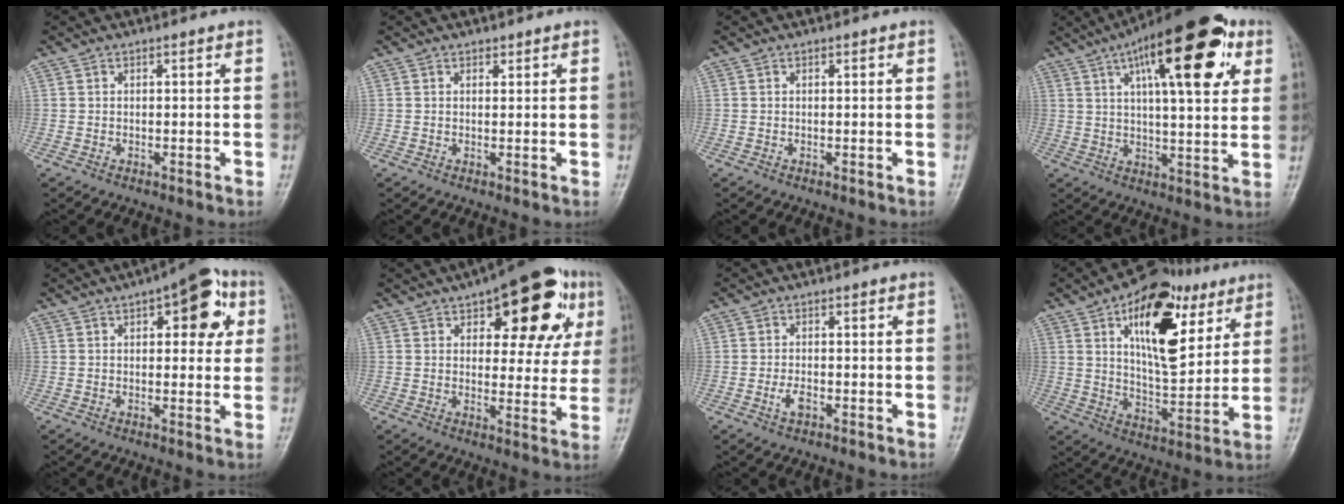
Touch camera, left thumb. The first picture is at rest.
{"total": 0.7, "force": [0.6, 0.4, 0.1], "torque": [0.003, -0.004, 0.008]}
{"total": 0.0}
{"total": 22.0, "force": [9.4, 7.5, 18.5], "torque": [-0.251, -0.005, 0.136]}
{"total": 11.7, "force": [4.4, 5.4, 9.4], "torque": [-0.078, 0.003, 0.047]}
{"total": 19.7, "force": [8.9, 9.0, 15.1], "torque": [-0.155, -0.004, 0.117]}
{"total": 2.5, "force": [-1.0, 1.3, 1.8], "torque": [-0.037, 0.004, -0.018]}
{"total": 20.7, "force": [9.0, 10.2, 15.6], "torque": [-0.195, -0.029, 0.144]}